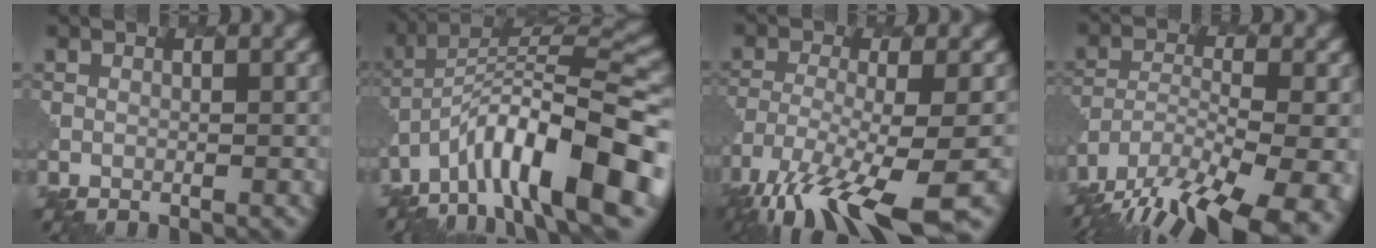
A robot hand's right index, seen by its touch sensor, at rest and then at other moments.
{"total": 13.4, "force": [-6.9, 4.3, 10.7], "torque": [-0.175, 0.022, -0.115]}
{"total": 12.1, "force": [-8.1, 2.9, 8.6], "torque": [-0.179, -0.021, -0.135]}
{"total": 16.8, "force": [-13.3, 5.9, 8.4], "torque": [-0.144, -0.028, -0.181]}